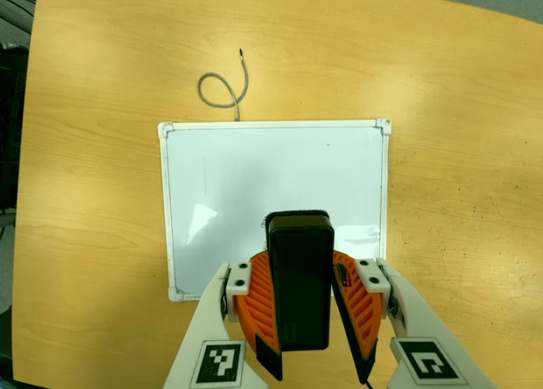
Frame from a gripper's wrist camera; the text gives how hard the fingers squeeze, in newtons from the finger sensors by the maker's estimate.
{"total": 8.6, "left": 8.5, "right": 8.7}